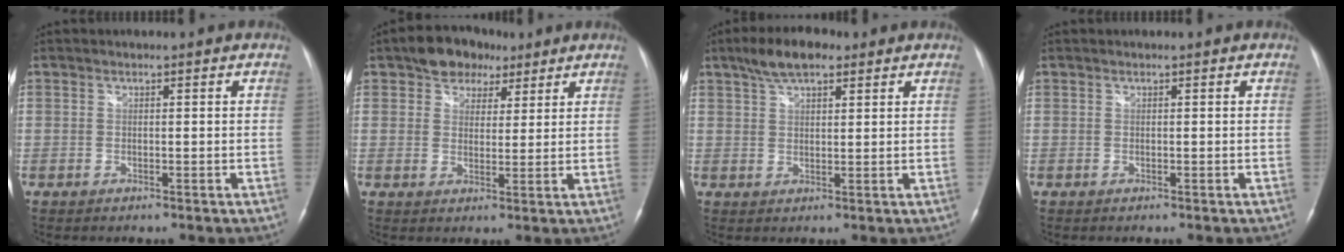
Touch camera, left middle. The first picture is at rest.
{"total": 6.9, "force": [4.5, 4.5, 2.8], "torque": [-0.041, 0.021, 0.073]}
{"total": 7.0, "force": [4.8, 2.4, 4.6], "torque": [-0.090, 0.020, 0.083]}
{"total": 0.0}